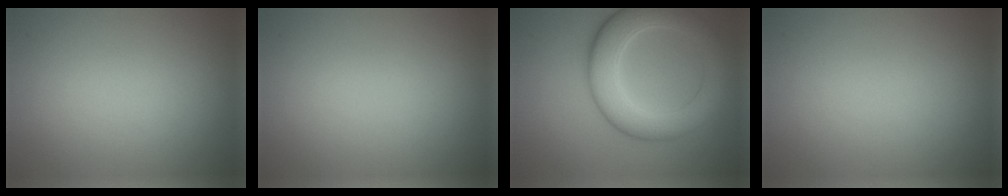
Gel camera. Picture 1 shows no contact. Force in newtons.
{"total": 0.0}
{"total": 7.3, "press": 7.3, "slide": 0.2}
{"total": 0.0}